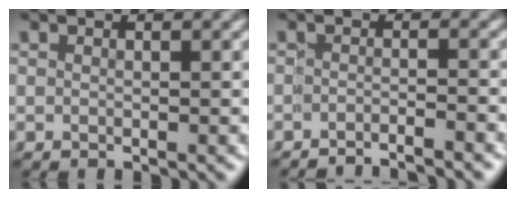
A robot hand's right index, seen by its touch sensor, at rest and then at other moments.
{"total": 3.7, "force": [-3.6, 0.5, 0.3], "torque": [0.006, 0.004, -0.069]}